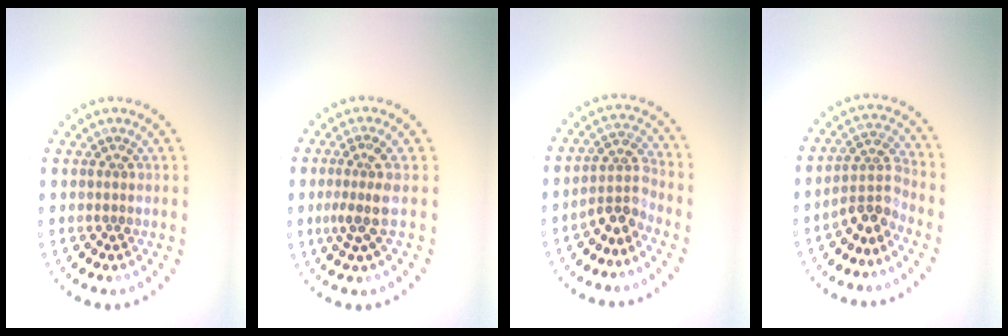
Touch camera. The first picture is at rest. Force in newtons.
{"total": 2.5, "press": 1.9, "slide": 1.7}
{"total": 3.1, "press": 2.2, "slide": 2.1}
{"total": 3.3, "press": 2.4, "slide": 2.3}